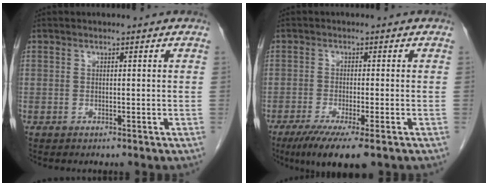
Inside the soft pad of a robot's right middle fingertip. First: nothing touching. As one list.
[{"total": 7.3, "force": [-4.6, 0.6, 5.7], "torque": [-0.096, -0.021, -0.073]}]